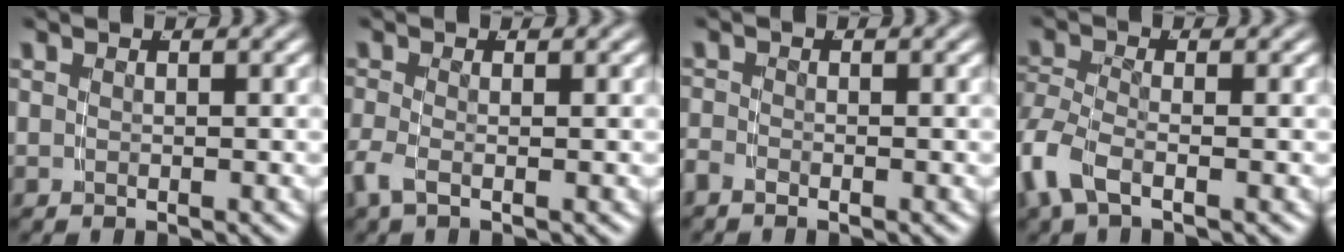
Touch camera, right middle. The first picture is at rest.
{"total": 1.7, "force": [-1.2, 0.2, 1.2], "torque": [-0.039, -0.015, -0.015]}
{"total": 1.2, "force": [-1.1, 0.3, 0.4], "torque": [-0.009, -0.006, -0.019]}
{"total": 3.8, "force": [-1.9, 2.1, 2.6], "torque": [-0.088, -0.025, -0.023]}